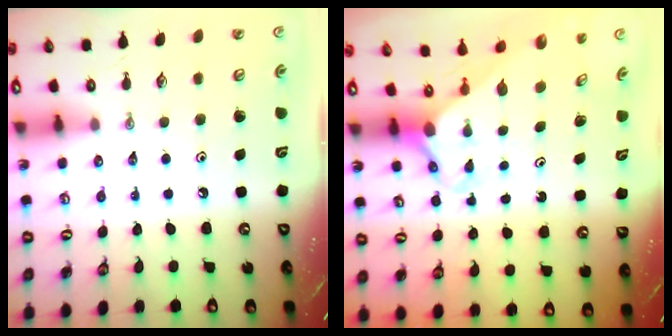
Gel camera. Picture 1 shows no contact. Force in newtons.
{"total": 2.7, "press": 2.7, "slide": 0.2}